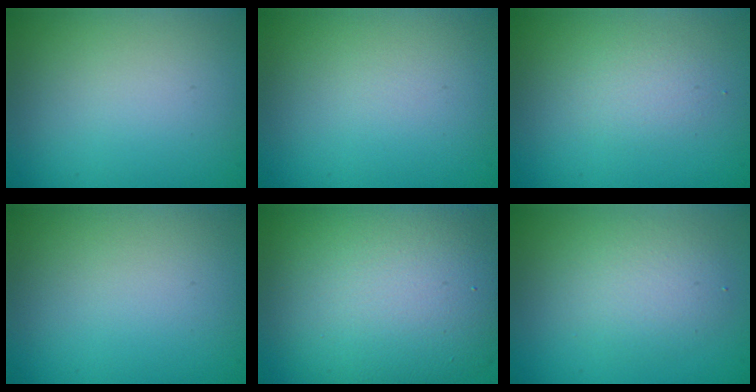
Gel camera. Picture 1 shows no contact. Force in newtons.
{"total": 0.0}
{"total": 1.4, "press": 1.4, "slide": 0.0}
{"total": 0.0}
{"total": 11.7, "press": 11.7, "slide": 0.4}
{"total": 2.8, "press": 2.8, "slide": 0.2}